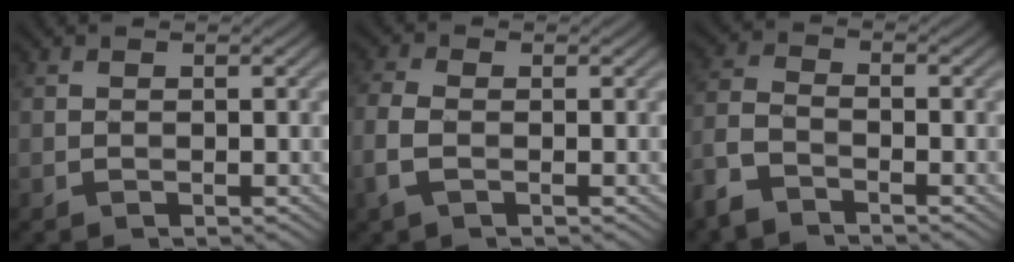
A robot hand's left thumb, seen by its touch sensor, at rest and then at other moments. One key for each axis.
{"total": 3.7, "fx": -1.0, "fy": 2.1, "fz": 2.9, "tx": -0.085, "ty": 0.001, "tz": -0.031}
{"total": 5.3, "fx": -4.0, "fy": 2.1, "fz": 2.8, "tx": -0.069, "ty": -0.006, "tz": -0.098}